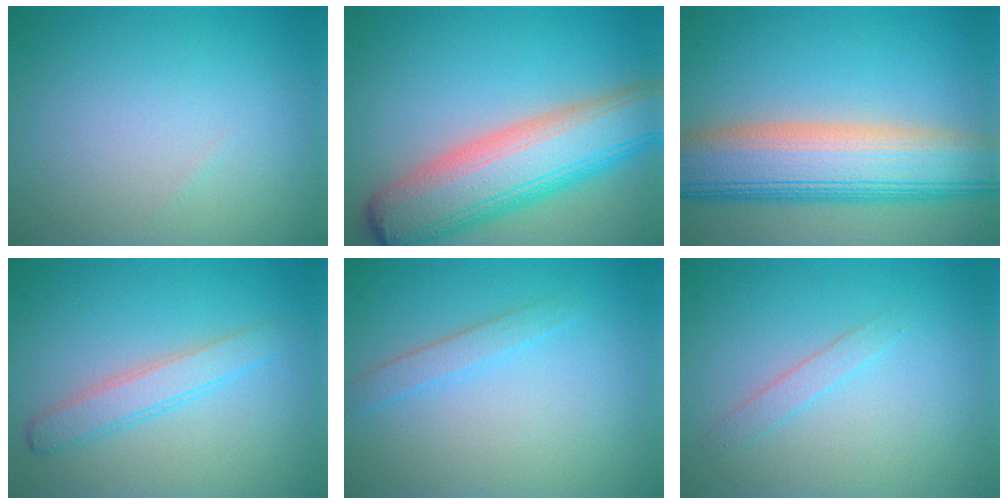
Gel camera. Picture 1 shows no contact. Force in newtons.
{"total": 10.0, "press": 10.0, "slide": 0.5}
{"total": 10.7, "press": 10.7, "slide": 0.4}
{"total": 2.6, "press": 2.6, "slide": 0.2}
{"total": 1.5, "press": 1.5, "slide": 0.1}
{"total": 1.3, "press": 1.3, "slide": 0.1}